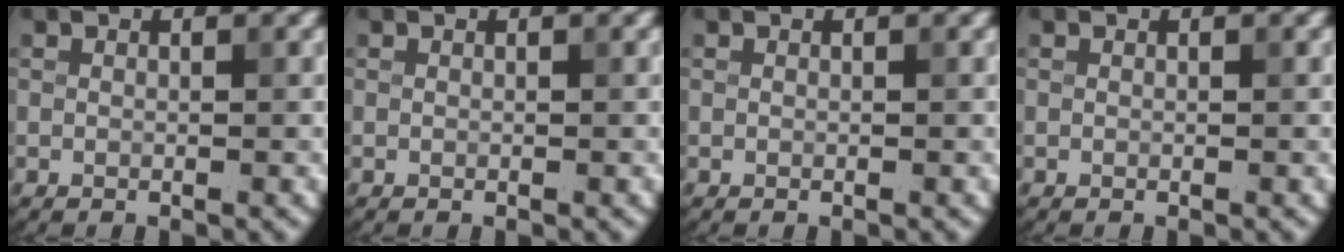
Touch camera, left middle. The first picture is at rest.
{"total": 0.0}
{"total": 0.0}
{"total": 0.0}